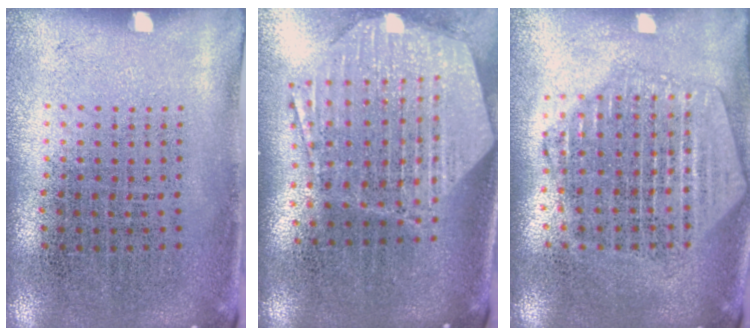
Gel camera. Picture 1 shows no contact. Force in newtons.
{"total": 2.9, "press": 2.3, "slide": 1.8}
{"total": 2.0, "press": 1.9, "slide": 0.8}